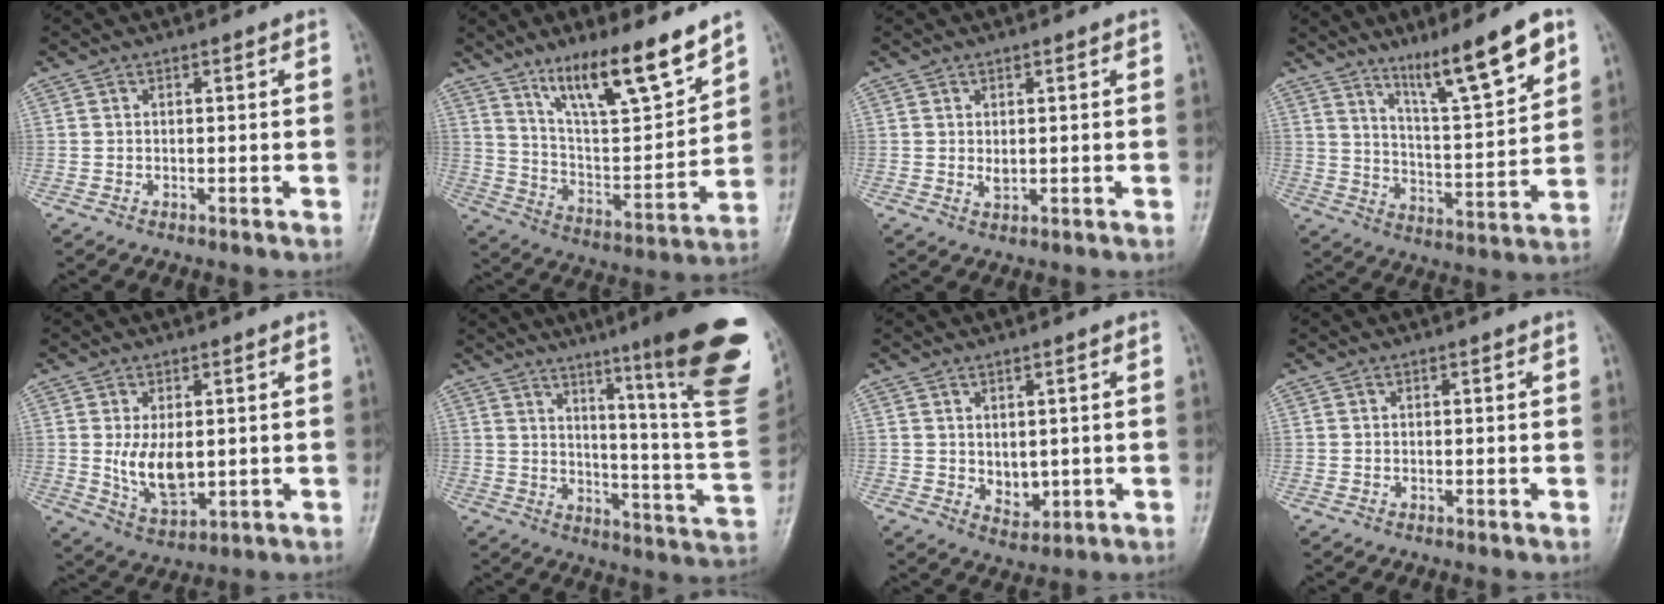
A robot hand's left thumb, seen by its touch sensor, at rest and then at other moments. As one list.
[{"total": 16.7, "force": [12.0, 4.0, 10.9], "torque": [-0.153, -0.075, 0.217]}, {"total": 1.8, "force": [0.5, 0.9, 1.4], "torque": [-0.023, -0.007, 0.013]}, {"total": 14.1, "force": [9.2, 1.7, 10.5], "torque": [-0.159, -0.056, 0.159]}, {"total": 7.7, "force": [0.6, 4.3, 6.4], "torque": [-0.100, -0.021, 0.025]}, {"total": 26.2, "force": [15.3, 2.3, 21.1], "torque": [-0.240, -0.084, 0.211]}, {"total": 4.0, "force": [0.7, 2.7, 2.8], "torque": [-0.032, -0.015, 0.024]}, {"total": 0.0}]